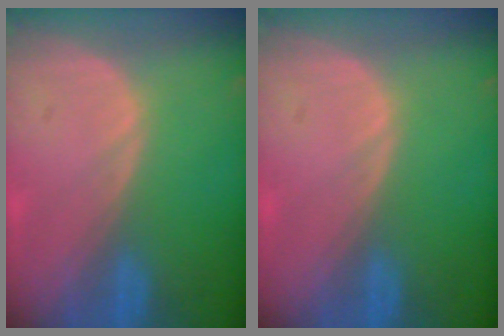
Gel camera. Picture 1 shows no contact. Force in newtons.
{"total": 0.0}